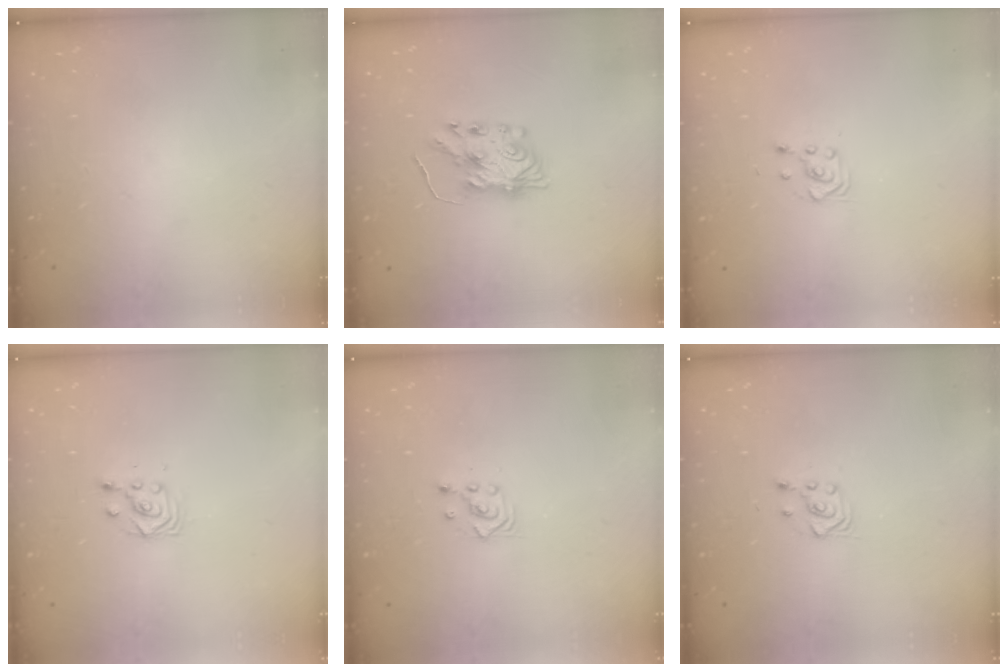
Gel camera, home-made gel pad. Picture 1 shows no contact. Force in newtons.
{"total": 7.3, "press": 7.3, "slide": 0.5}
{"total": 3.6, "press": 3.4, "slide": 1.1}
{"total": 2.9, "press": 2.9, "slide": 0.1}
{"total": 2.3, "press": 2.3, "slide": 0.3}
{"total": 3.0, "press": 2.8, "slide": 1.0}